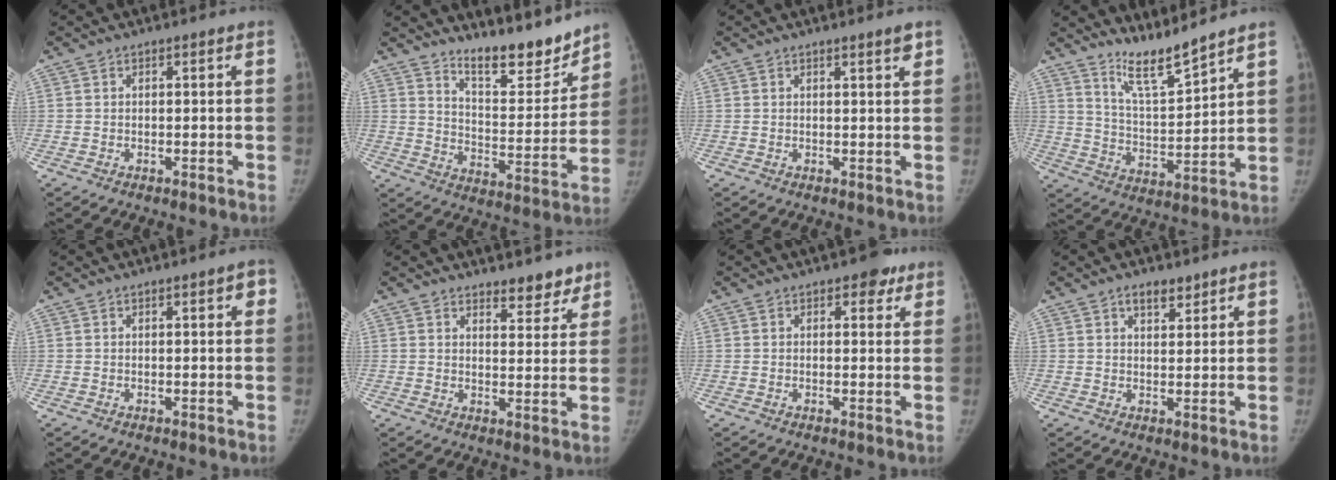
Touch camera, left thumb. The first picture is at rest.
{"total": 13.9, "force": [12.2, 3.5, 5.6], "torque": [-0.046, -0.099, 0.200]}
{"total": 1.6, "force": [1.1, 0.0, 1.1], "torque": [-0.014, -0.007, 0.016]}
{"total": 8.7, "force": [7.9, 0.2, 3.8], "torque": [-0.067, -0.070, 0.153]}
{"total": 2.0, "force": [0.8, 0.7, 1.7], "torque": [-0.011, 0.004, 0.006]}
{"total": 5.5, "force": [4.6, 2.4, 1.9], "torque": [0.009, -0.032, 0.064]}
{"total": 3.5, "force": [2.1, 2.1, 1.9], "torque": [0.002, -0.005, 0.023]}
{"total": 3.7, "force": [2.6, 1.8, 1.9], "torque": [-0.013, -0.015, 0.042]}